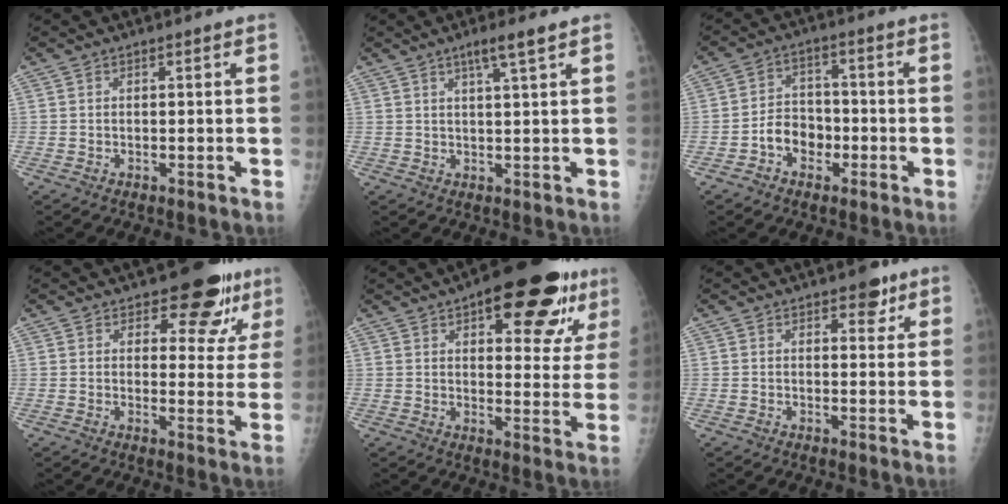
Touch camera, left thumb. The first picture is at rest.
{"total": 4.1, "force": [2.5, -0.2, 3.3], "torque": [-0.062, -0.010, 0.046]}
{"total": 6.5, "force": [-2.5, 5.0, 3.2], "torque": [-0.028, 0.029, -0.050]}
{"total": 10.1, "force": [7.3, 5.1, 4.8], "torque": [-0.021, -0.046, 0.083]}
{"total": 19.9, "force": [10.7, 7.8, 14.9], "torque": [-0.156, -0.022, 0.143]}
{"total": 4.5, "force": [2.8, 2.6, 2.4], "torque": [-0.003, -0.012, 0.034]}